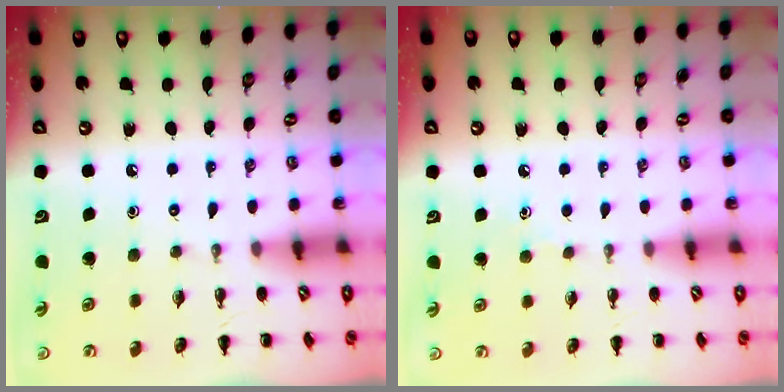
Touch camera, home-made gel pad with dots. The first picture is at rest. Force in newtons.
{"total": 3.1, "press": 2.9, "slide": 1.1}